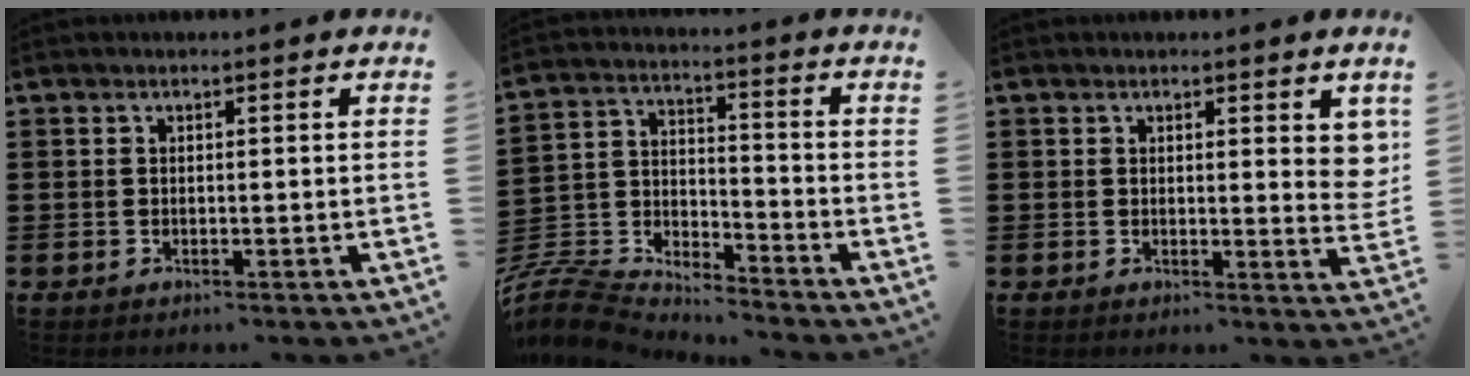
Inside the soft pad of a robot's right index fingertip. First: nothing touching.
{"total": 7.5, "force": [-7.4, 1.3, 0.9], "torque": [-0.049, -0.004, -0.157]}
{"total": 2.8, "force": [1.5, 1.0, 2.2], "torque": [-0.022, -0.004, 0.022]}